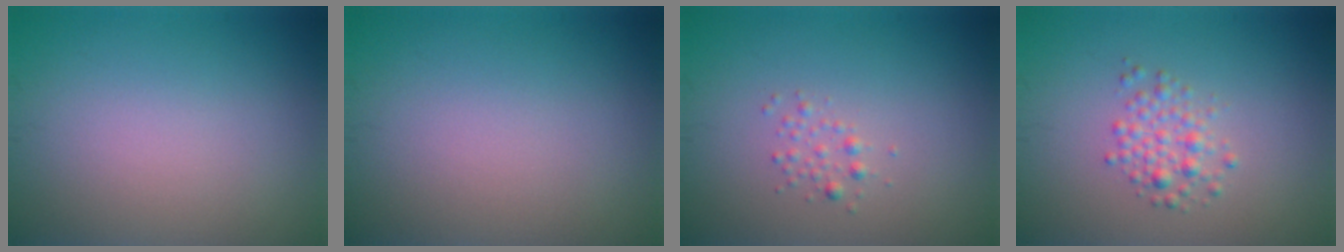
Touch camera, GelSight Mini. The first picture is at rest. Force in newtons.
{"total": 0.0}
{"total": 1.1, "press": 1.1, "slide": 0.0}
{"total": 2.2, "press": 2.2, "slide": 0.1}